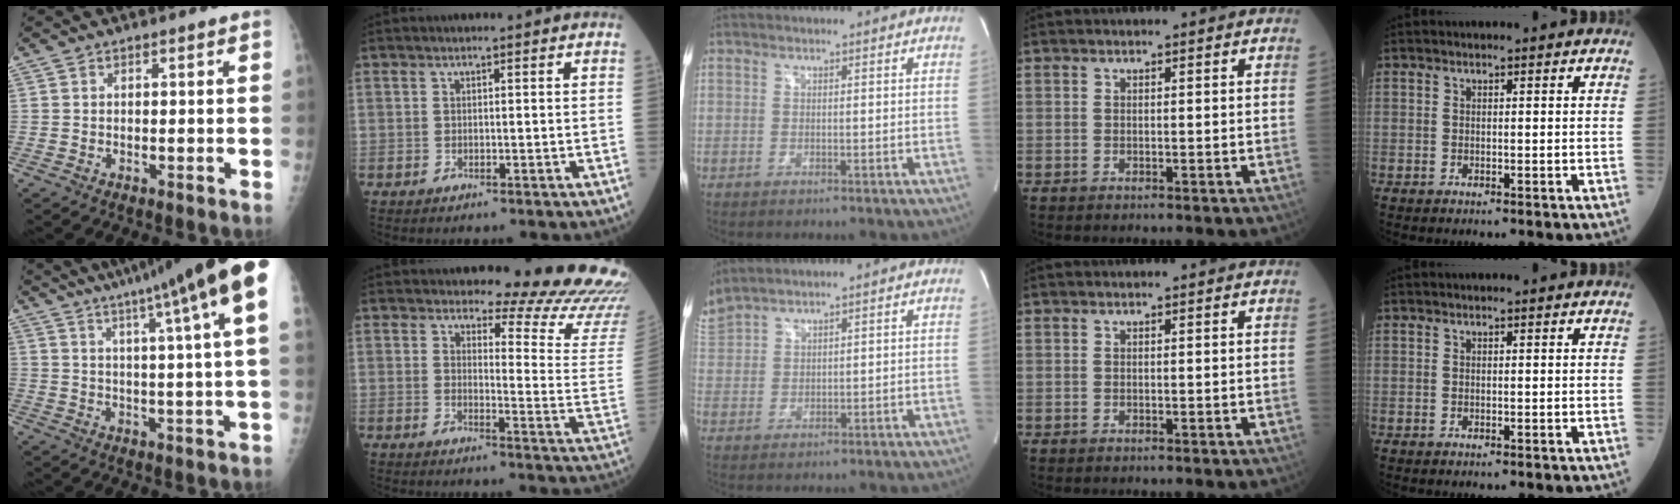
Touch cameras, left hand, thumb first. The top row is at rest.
{"thumb": {"total": 20.4, "force": [12.6, 0.2, 16.0], "torque": [-0.236, -0.022, 0.159]}, "index": {"total": 16.8, "force": [16.4, -0.4, 3.9], "torque": [-0.045, -0.145, 0.170]}, "middle": {"total": 5.3, "force": [5.0, 0.3, 1.7], "torque": [-0.057, 0.019, 0.114]}}